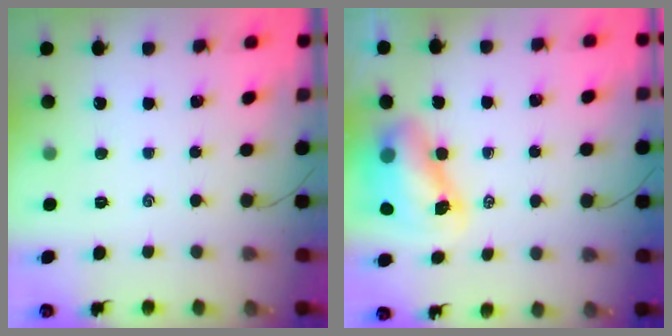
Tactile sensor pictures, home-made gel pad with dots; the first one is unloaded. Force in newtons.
{"total": 8.1, "press": 7.9, "slide": 1.9}